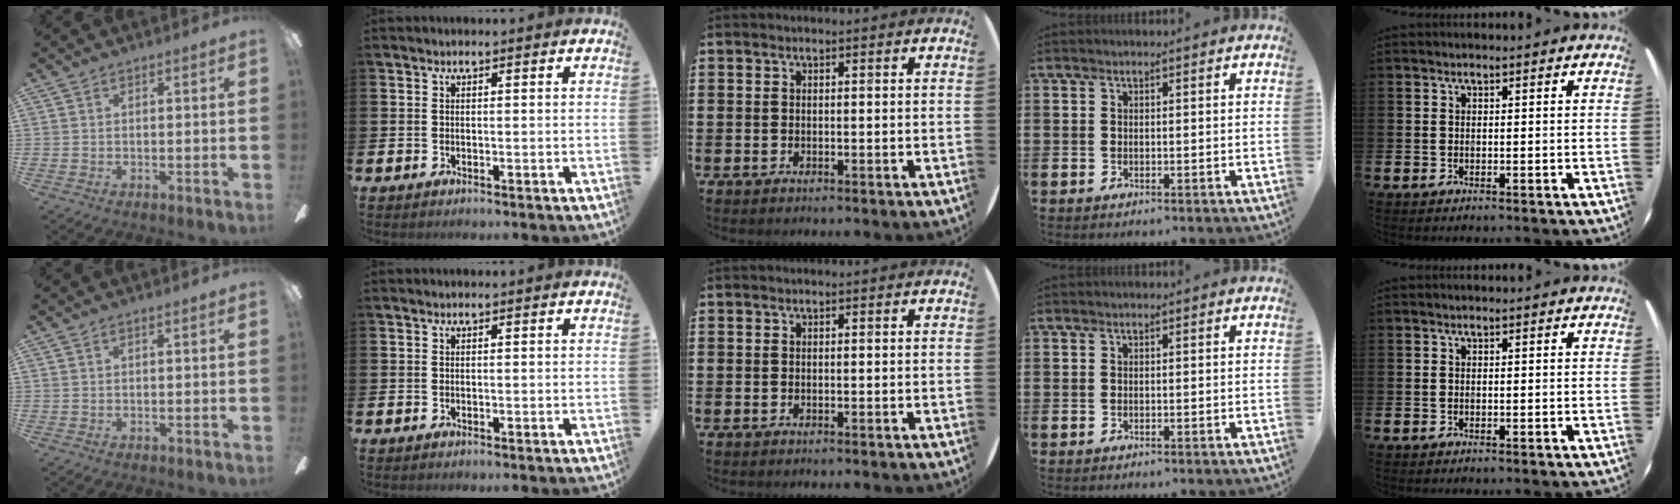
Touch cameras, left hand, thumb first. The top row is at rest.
{}